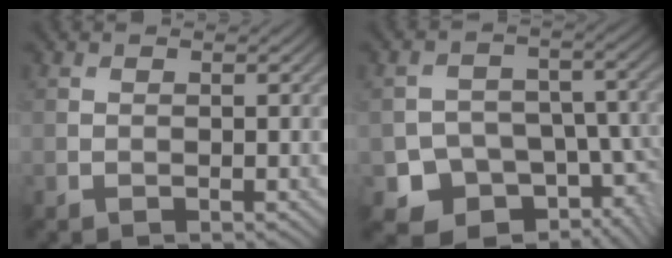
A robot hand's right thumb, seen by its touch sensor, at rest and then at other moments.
{"total": 11.0, "force": [-5.2, 8.3, 4.9], "torque": [-0.088, -0.010, -0.079]}